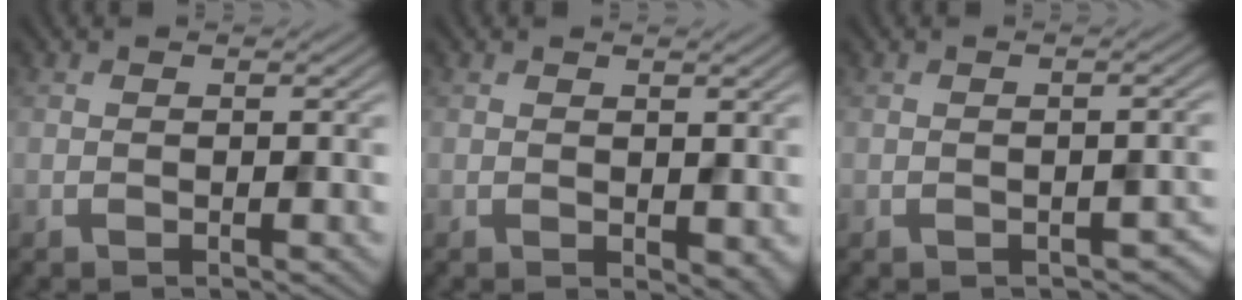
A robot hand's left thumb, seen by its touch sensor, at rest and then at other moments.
{"total": 1.7, "force": [0.3, 1.1, 1.2], "torque": [-0.019, -0.006, 0.010]}
{"total": 2.5, "force": [-1.3, 1.4, 1.6], "torque": [-0.020, -0.009, -0.012]}